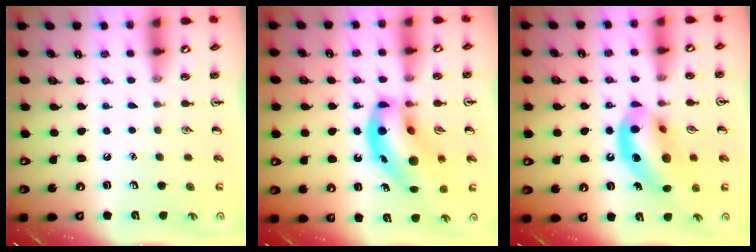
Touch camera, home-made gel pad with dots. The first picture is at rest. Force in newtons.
{"total": 17.3, "press": 16.7, "slide": 4.8}
{"total": 14.8, "press": 14.3, "slide": 3.7}